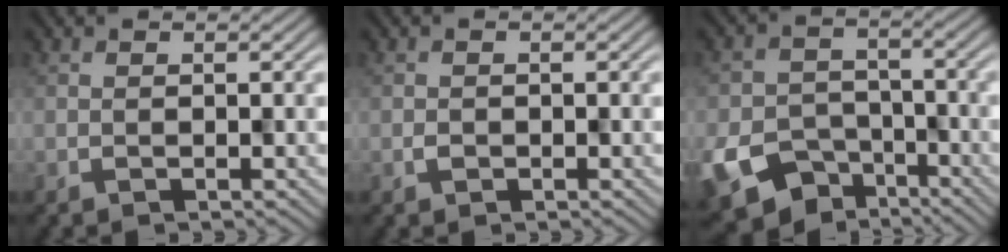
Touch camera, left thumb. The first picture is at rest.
{"total": 0.7, "force": [-0.2, 0.7, 0.0], "torque": [0.001, -0.002, -0.003]}
{"total": 11.6, "force": [-7.2, 8.0, 4.4], "torque": [-0.094, -0.031, -0.103]}